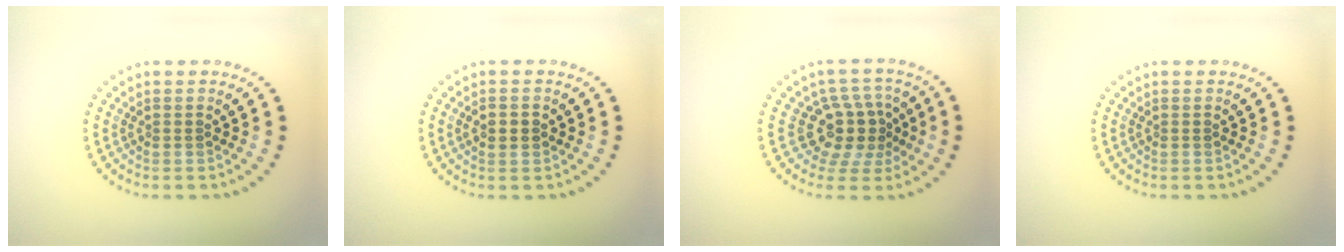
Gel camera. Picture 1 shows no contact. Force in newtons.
{"total": 2.1, "press": 2.1, "slide": 0.1}
{"total": 4.0, "press": 3.2, "slide": 2.4}
{"total": 0.0}